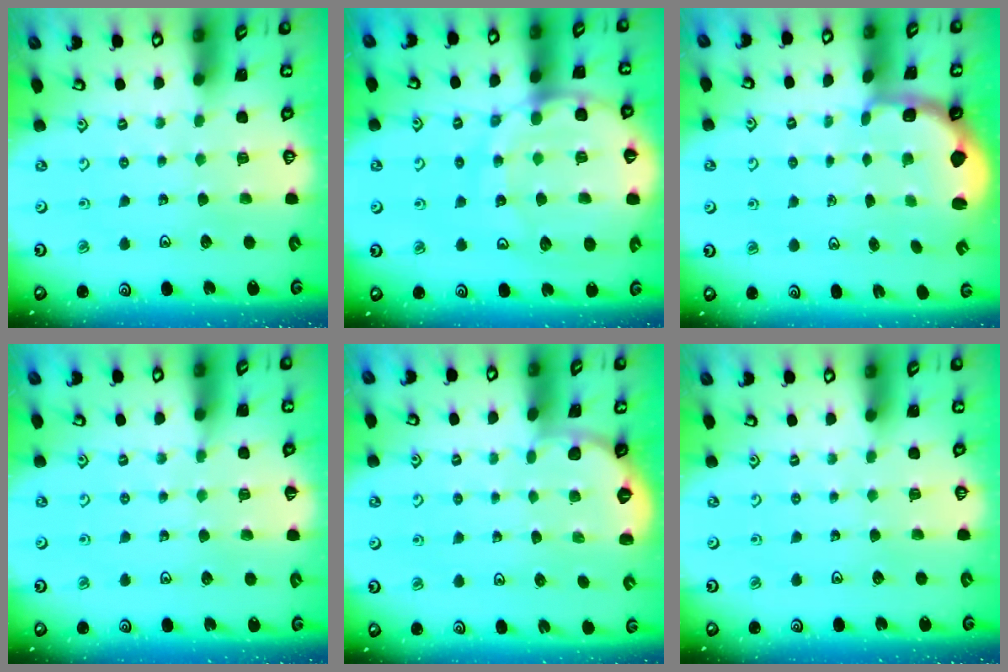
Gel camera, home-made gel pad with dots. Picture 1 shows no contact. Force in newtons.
{"total": 17.1, "press": 16.9, "slide": 2.1}
{"total": 2.4, "press": 1.2, "slide": 2.1}
{"total": 2.7, "press": 2.7, "slide": 0.4}
{"total": 0.0}
{"total": 0.0}